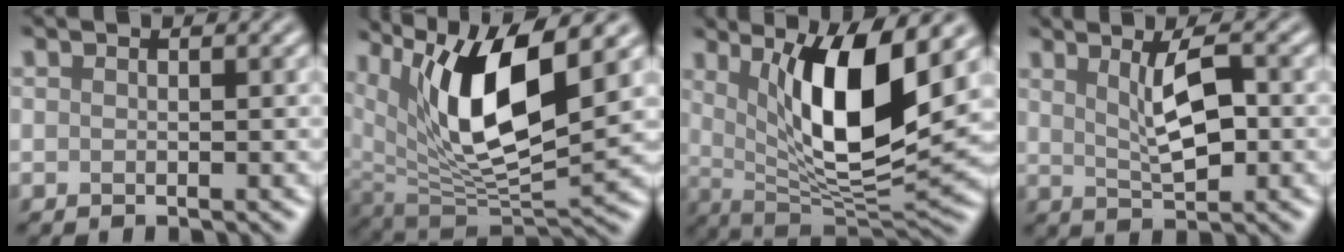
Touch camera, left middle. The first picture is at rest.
{"total": 10.9, "force": [4.1, 3.9, 9.2], "torque": [-0.167, -0.013, 0.077]}
{"total": 10.2, "force": [3.0, 3.0, 9.3], "torque": [-0.146, -0.019, 0.059]}
{"total": 4.1, "force": [0.9, 1.2, 3.9], "torque": [-0.069, 0.001, 0.019]}